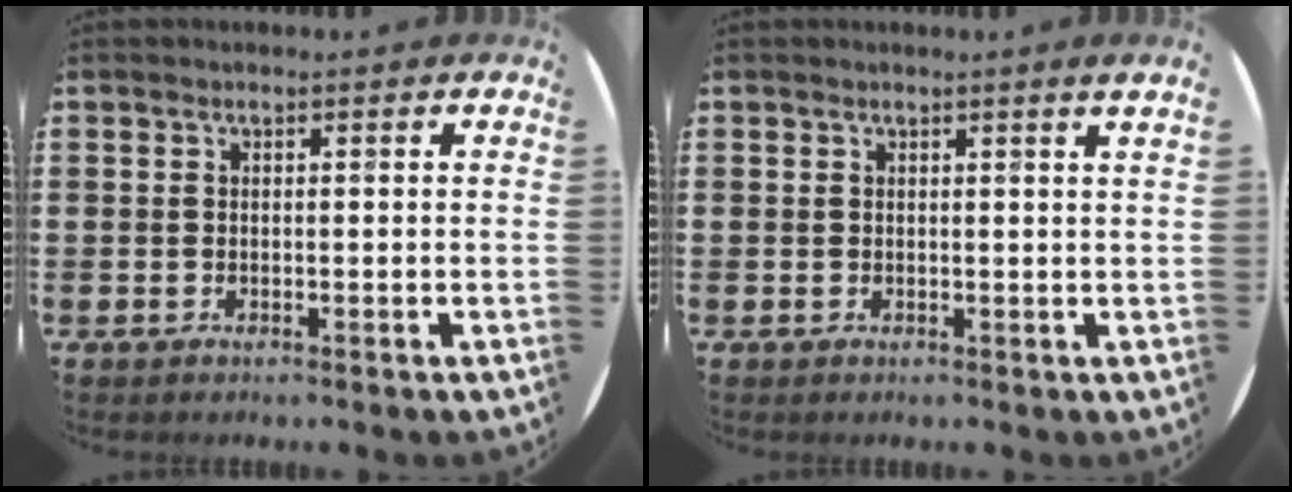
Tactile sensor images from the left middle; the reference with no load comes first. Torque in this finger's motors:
{"motor_torque": [-0.14, -0.27, 0.02, 0.02]}